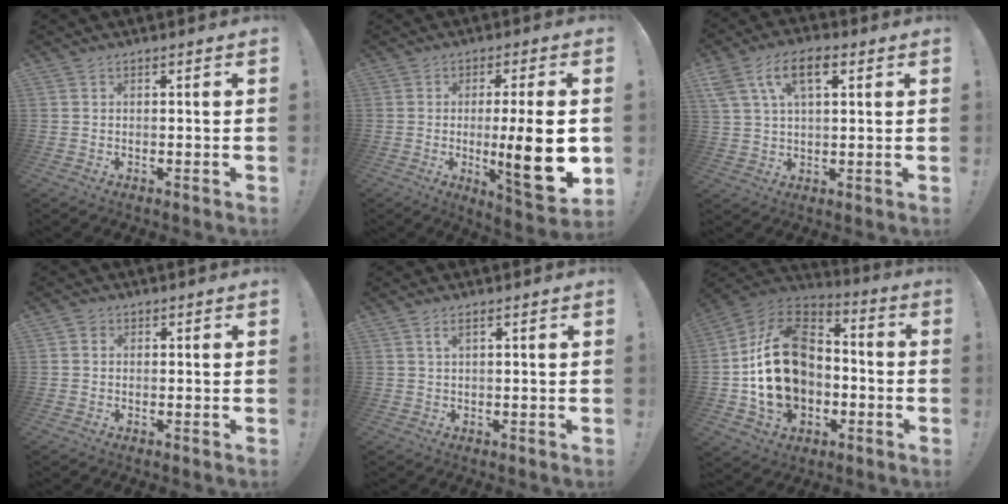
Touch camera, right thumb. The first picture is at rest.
{"total": 16.5, "force": [-2.0, 2.8, 16.2], "torque": [-0.231, -0.007, -0.022]}
{"total": 10.6, "force": [4.4, 5.6, 7.9], "torque": [-0.140, 0.002, 0.080]}
{"total": 1.3, "force": [0.4, 1.2, 0.3], "torque": [-0.012, 0.005, 0.008]}
{"total": 2.2, "force": [1.0, 0.5, 1.9], "torque": [-0.033, -0.001, 0.016]}
{"total": 23.6, "force": [-1.1, 17.5, 15.8], "torque": [-0.273, 0.028, -0.002]}